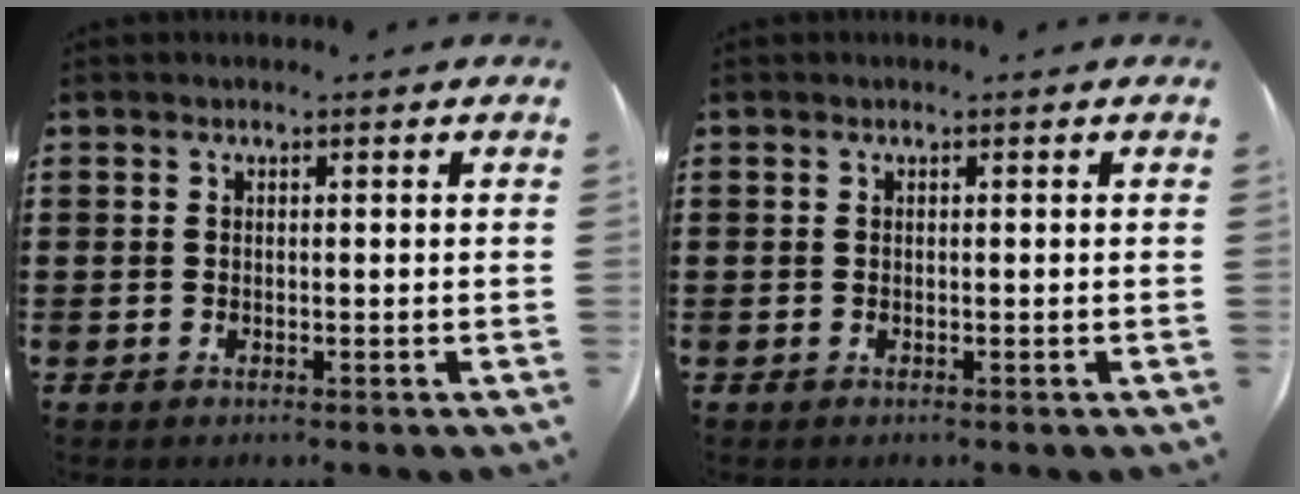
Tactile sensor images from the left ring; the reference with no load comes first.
{"total": 0.0}